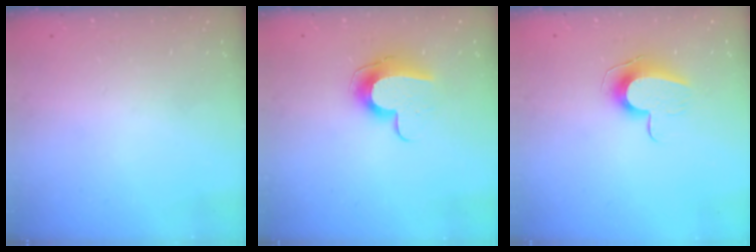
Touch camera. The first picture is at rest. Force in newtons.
{"total": 10.2, "press": 10.2, "slide": 0.1}
{"total": 9.4, "press": 9.4, "slide": 0.6}